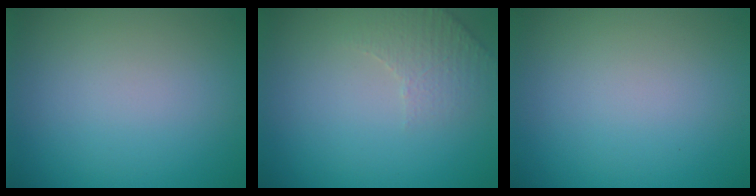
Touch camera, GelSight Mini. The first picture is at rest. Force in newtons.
{"total": 2.3, "press": 2.3, "slide": 0.6}
{"total": 0.0}